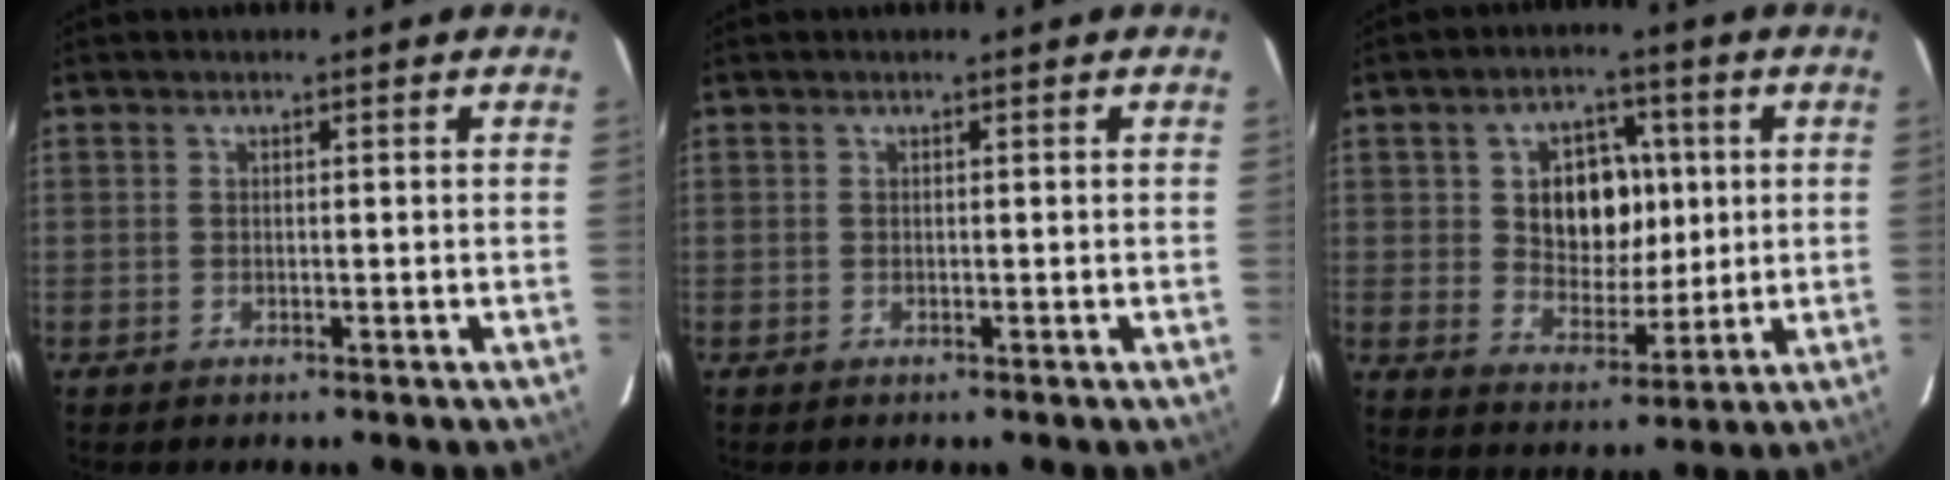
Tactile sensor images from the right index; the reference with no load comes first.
{"total": 0.0}
{"total": 10.6, "force": [1.8, 7.8, 6.9], "torque": [-0.125, 0.015, 0.042]}